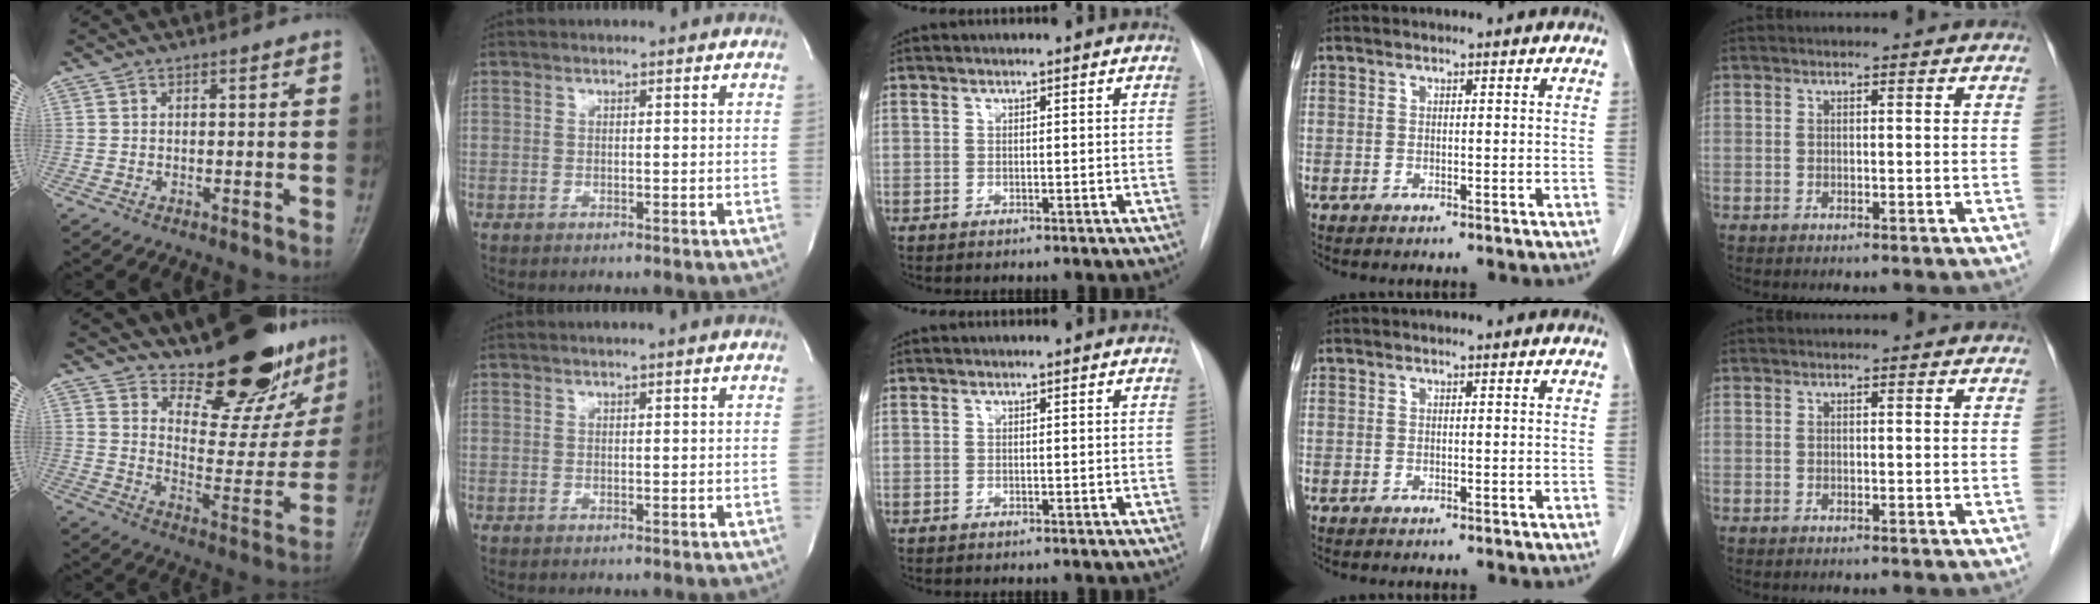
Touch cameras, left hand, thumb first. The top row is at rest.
{"thumb": {"total": 19.6, "force": [15.8, 6.9, 9.3], "torque": [-0.077, -0.123, 0.222]}, "index": {"total": 0.8, "force": [0.5, -0.3, 0.4], "torque": [-0.014, -0.002, 0.017]}}